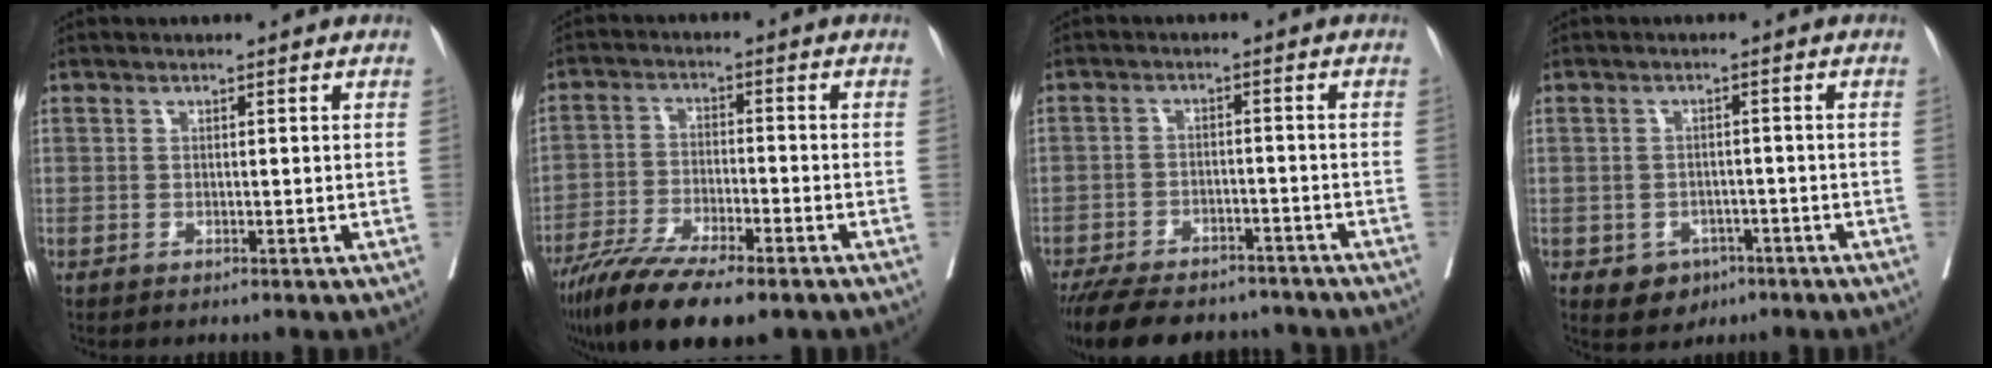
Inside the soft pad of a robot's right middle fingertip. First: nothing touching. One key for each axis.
{"total": 14.5, "fx": -10.7, "fy": 2.9, "fz": 9.4, "tx": -0.167, "ty": -0.033, "tz": -0.181}
{"total": 16.7, "fx": -14.3, "fy": 5.6, "fz": 6.4, "tx": -0.153, "ty": -0.010, "tz": -0.203}
{"total": 4.2, "fx": -2.2, "fy": 3.3, "fz": 1.3, "tx": -0.012, "ty": 0.006, "tz": -0.024}